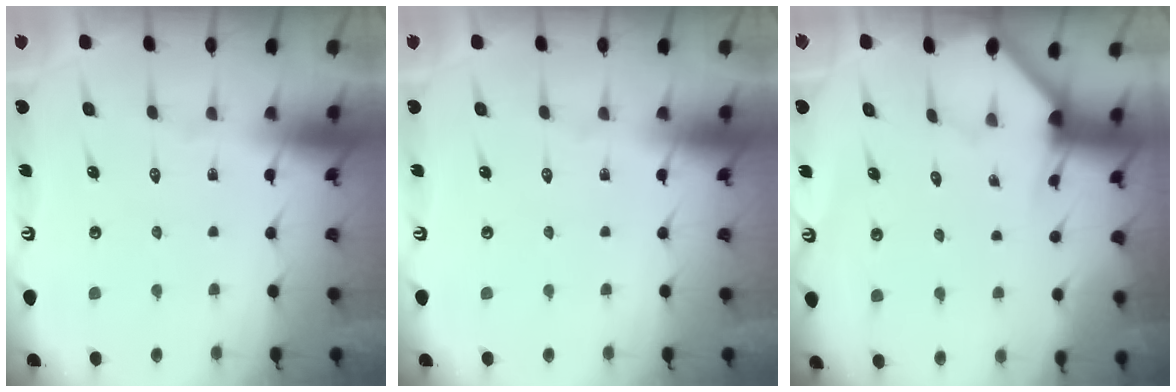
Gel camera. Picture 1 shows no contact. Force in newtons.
{"total": 0.0}
{"total": 2.5, "press": 2.5, "slide": 0.2}